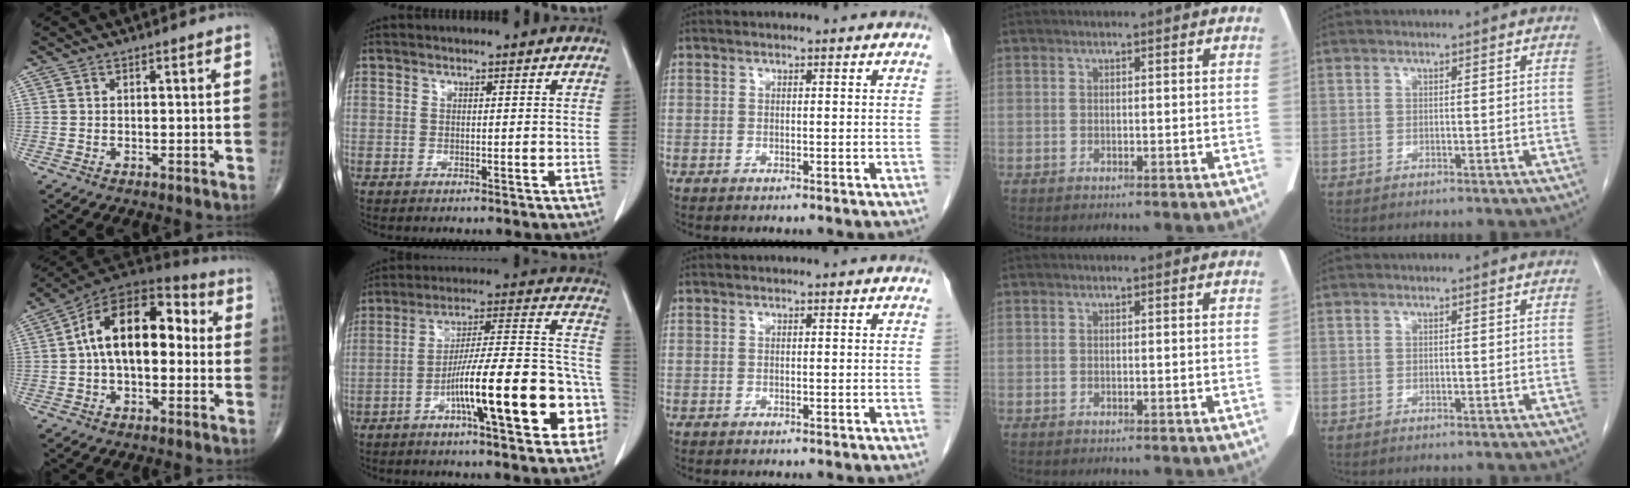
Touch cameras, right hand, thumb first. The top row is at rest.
{"thumb": {"total": 17.6, "force": [1.4, 10.0, 14.4], "torque": [-0.213, 0.050, 0.011]}, "index": {"total": 19.5, "force": [-7.4, 2.8, 17.8], "torque": [-0.220, 0.034, -0.105]}}